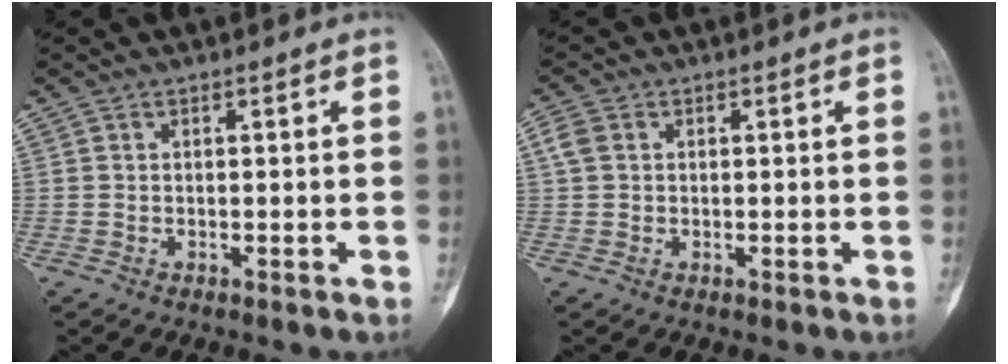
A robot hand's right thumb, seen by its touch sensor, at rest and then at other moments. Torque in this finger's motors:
{"motor_torque": [0.17, 0.21, 0.05, -0.09, -0.04]}